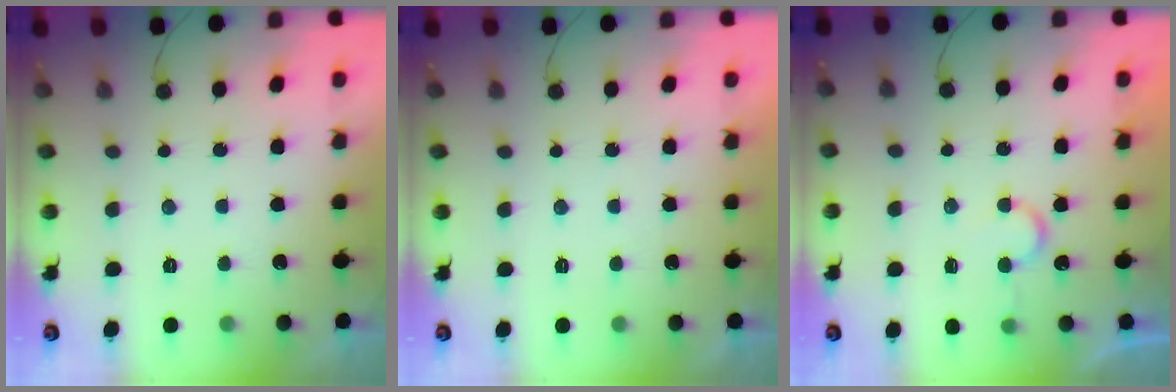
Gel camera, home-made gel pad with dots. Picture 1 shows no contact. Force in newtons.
{"total": 1.9, "press": 1.9, "slide": 0.1}
{"total": 5.5, "press": 5.5, "slide": 0.4}